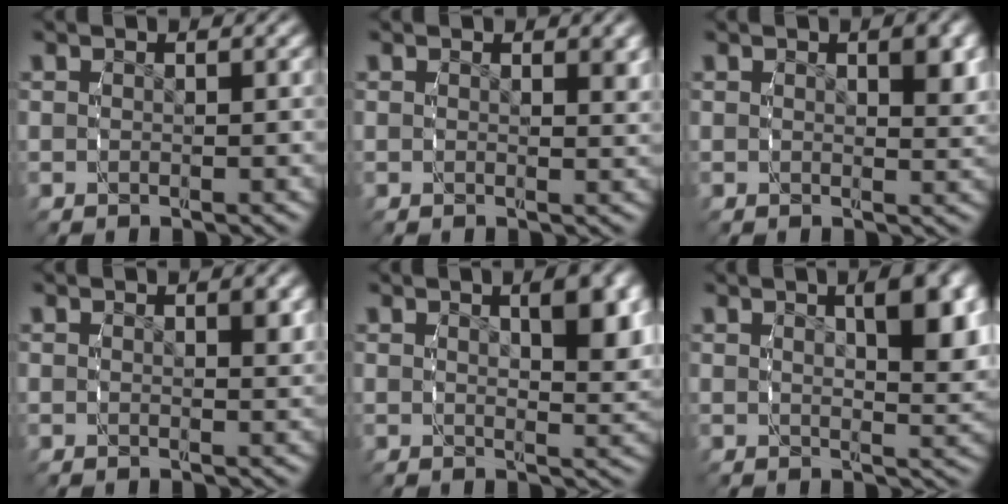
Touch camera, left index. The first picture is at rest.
{"total": 0.7, "force": [0.4, 0.0, 0.6], "torque": [-0.003, -0.006, 0.008]}
{"total": 1.8, "force": [0.5, 0.4, 1.7], "torque": [-0.014, -0.006, 0.011]}
{"total": 0.9, "force": [0.3, 0.1, 0.9], "torque": [-0.006, -0.002, 0.006]}
{"total": 3.5, "force": [1.1, 0.8, 3.2], "torque": [-0.033, -0.007, 0.026]}
{"total": 4.8, "force": [1.4, 1.2, 4.4], "torque": [-0.046, -0.003, 0.029]}